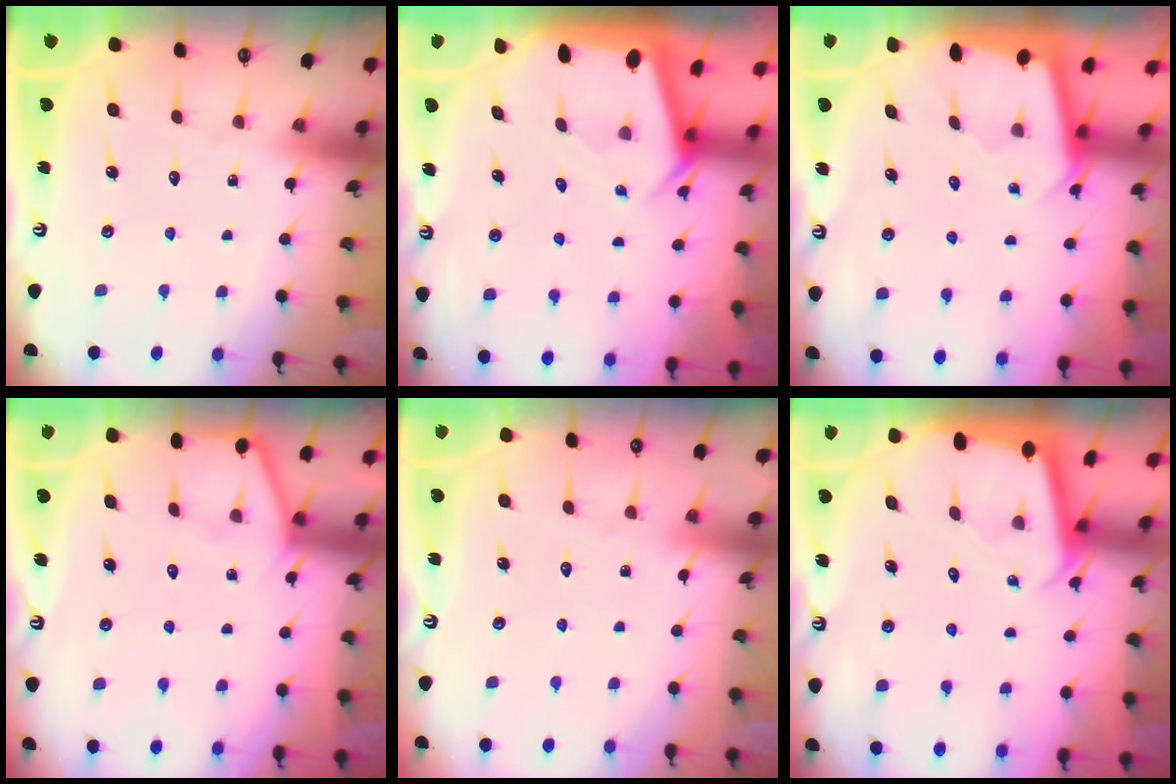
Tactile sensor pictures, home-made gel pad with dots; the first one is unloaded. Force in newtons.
{"total": 3.1, "press": 3.1, "slide": 0.1}
{"total": 1.8, "press": 1.7, "slide": 0.1}
{"total": 4.4, "press": 4.4, "slide": 0.3}
{"total": 2.6, "press": 2.5, "slide": 0.4}
{"total": 1.9, "press": 1.9, "slide": 0.1}